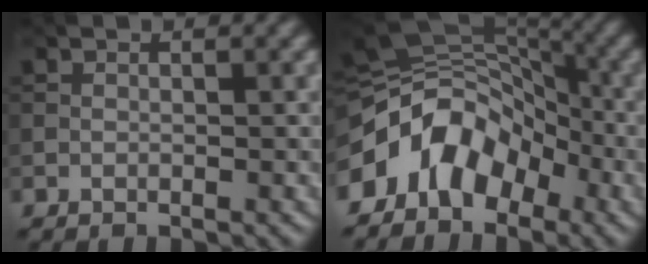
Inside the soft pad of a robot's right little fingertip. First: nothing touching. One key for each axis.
{"total": 9.0, "fx": -4.4, "fy": 6.0, "fz": 5.1, "tx": -0.074, "ty": 0.014, "tz": -0.096}